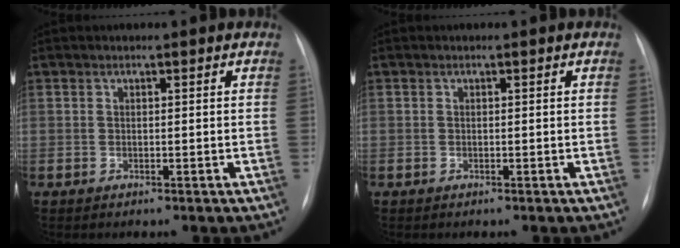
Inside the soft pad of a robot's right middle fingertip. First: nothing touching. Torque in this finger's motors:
{"motor_torque": [1.09, -1.07, 0.36, -0.08]}